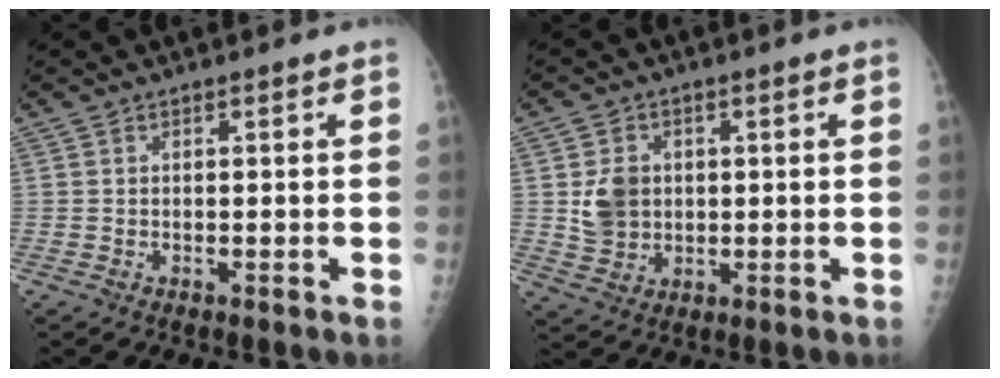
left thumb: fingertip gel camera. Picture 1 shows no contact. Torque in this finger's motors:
{"motor_torque": [0.19, 0.29, 0.50, -0.33, 0.03]}